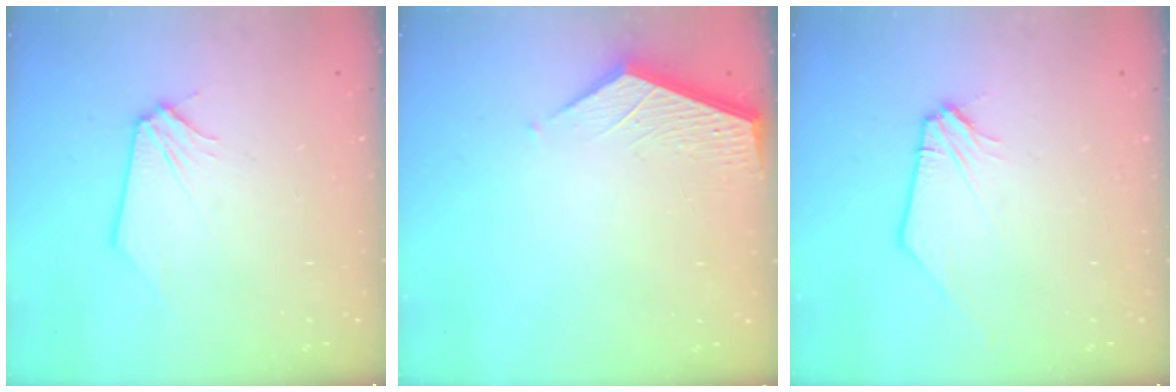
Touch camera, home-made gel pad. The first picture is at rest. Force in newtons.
{"total": 3.6, "press": 3.6, "slide": 0.4}
{"total": 1.2, "press": 1.2, "slide": 0.1}